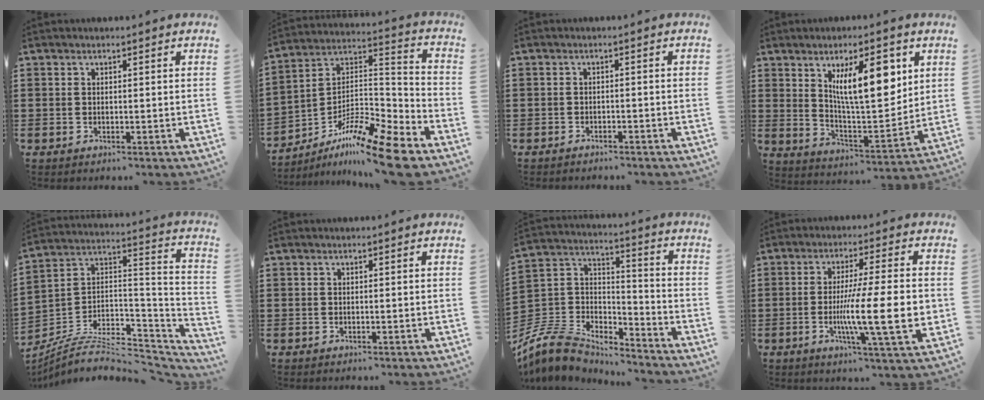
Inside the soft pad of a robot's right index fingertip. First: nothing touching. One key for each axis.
{"total": 12.5, "fx": -10.1, "fy": 1.8, "fz": 7.3, "tx": -0.126, "ty": 0.024, "tz": -0.192}
{"total": 1.4, "fx": -1.4, "fy": 0.0, "fz": 0.3, "tx": -0.008, "ty": 0.000, "tz": -0.028}
{"total": 12.5, "fx": 5.0, "fy": 4.3, "fz": 10.6, "tx": -0.171, "ty": -0.012, "tz": 0.080}
{"total": 7.4, "fx": -5.5, "fy": 2.9, "fz": 4.0, "tx": -0.078, "ty": -0.002, "tz": -0.108}
{"total": 0.0}
{"total": 8.5, "fx": -7.6, "fy": 3.2, "fz": 2.0, "tx": -0.072, "ty": 0.003, "tz": -0.158}
{"total": 13.4, "fx": -1.9, "fy": 1.5, "fz": 13.2, "tx": -0.224, "ty": -0.020, "tz": -0.038}